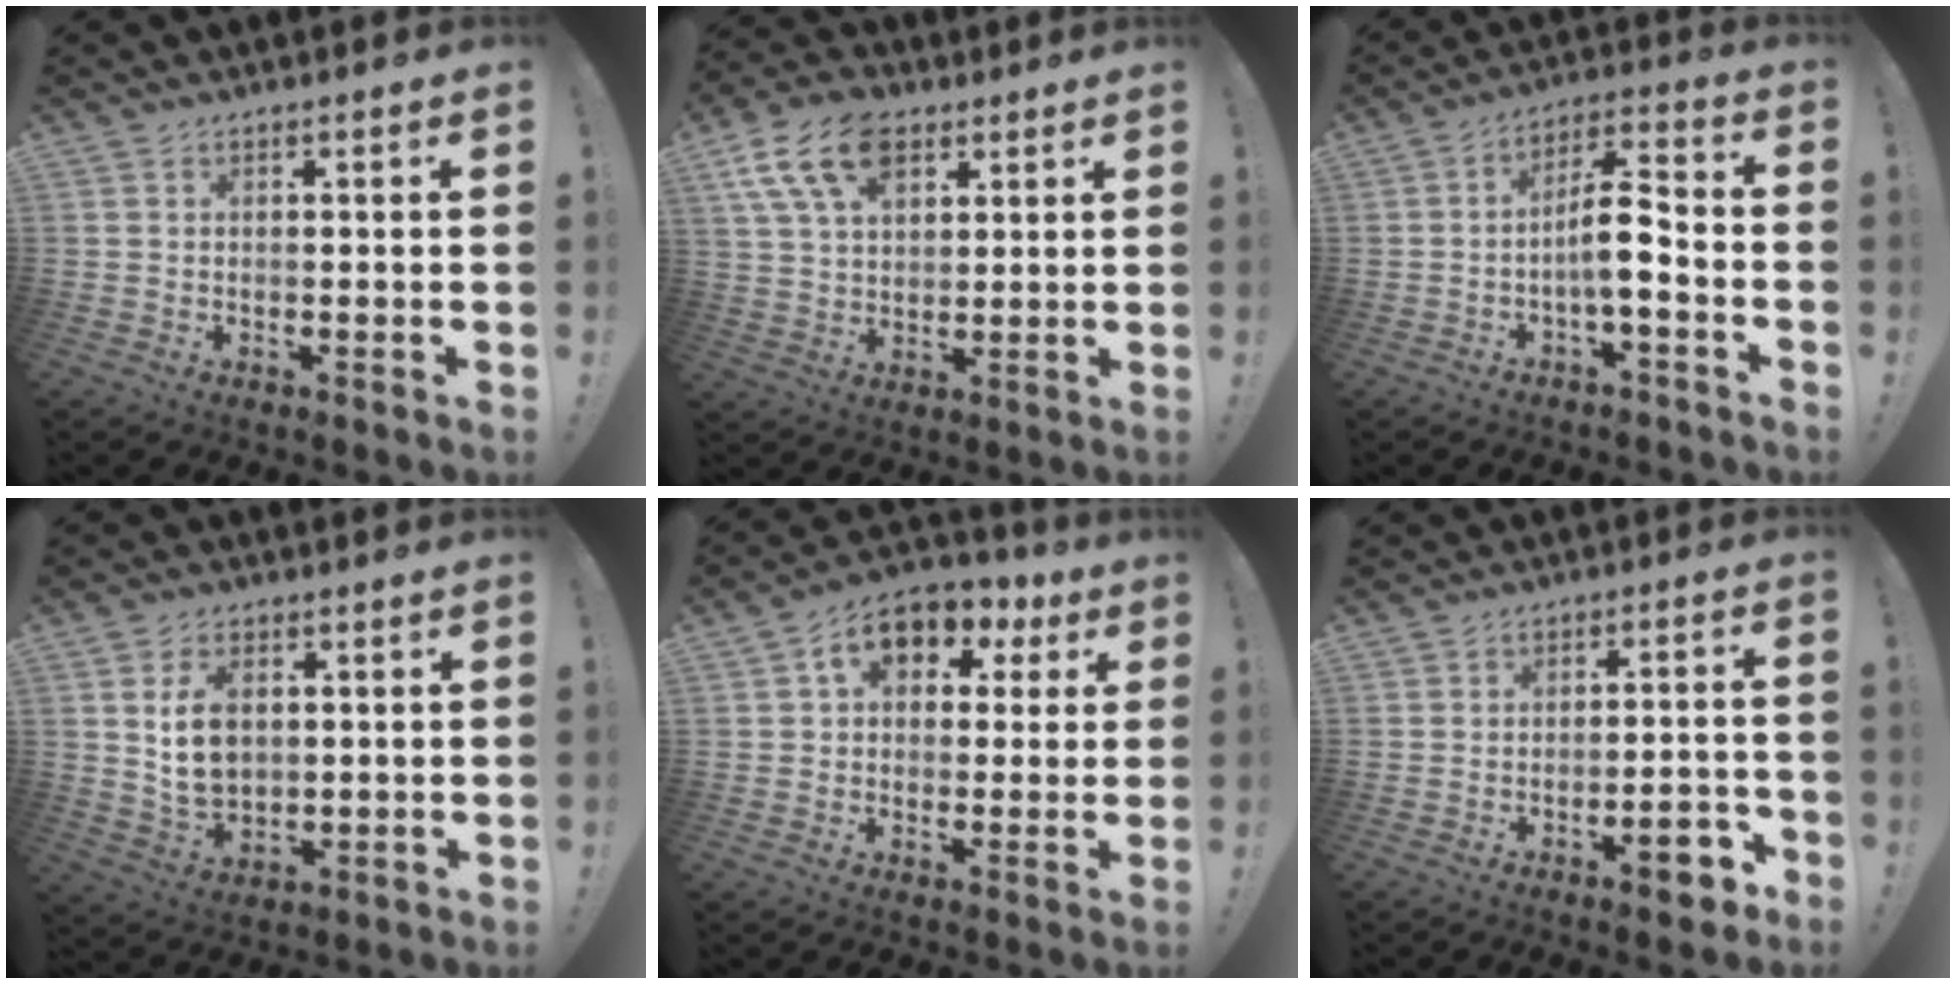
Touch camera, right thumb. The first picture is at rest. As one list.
[{"total": 14.1, "force": [7.1, 8.9, 8.4], "torque": [-0.155, -0.020, 0.134]}, {"total": 10.7, "force": [-2.5, 3.7, 9.8], "torque": [-0.161, 0.016, -0.046]}, {"total": 9.7, "force": [2.4, 6.9, 6.5], "torque": [-0.110, -0.003, 0.044]}, {"total": 10.3, "force": [3.9, 7.3, 6.1], "torque": [-0.086, -0.009, 0.074]}, {"total": 7.5, "force": [-4.5, 2.6, 5.5], "torque": [-0.061, 0.022, -0.074]}]